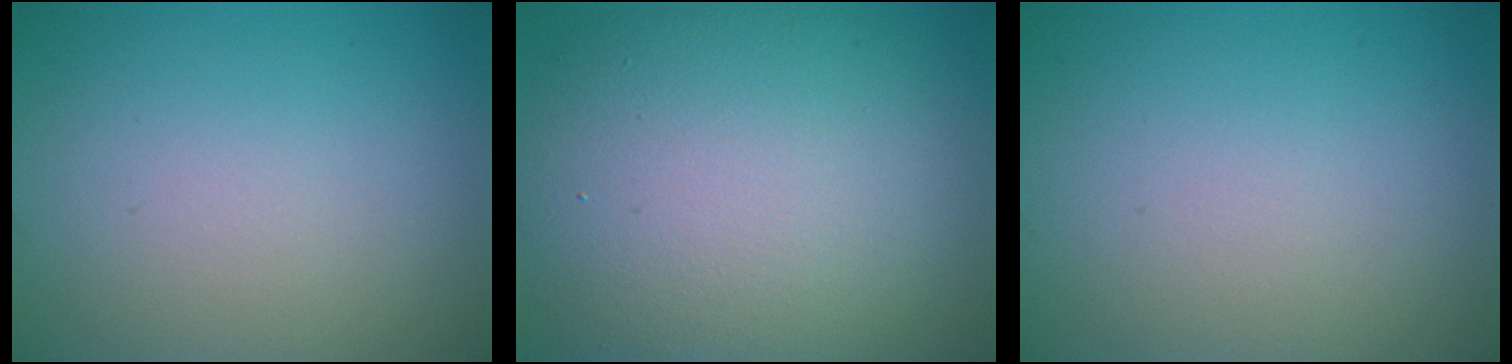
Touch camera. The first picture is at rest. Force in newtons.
{"total": 13.3, "press": 13.3, "slide": 0.8}
{"total": 0.0}